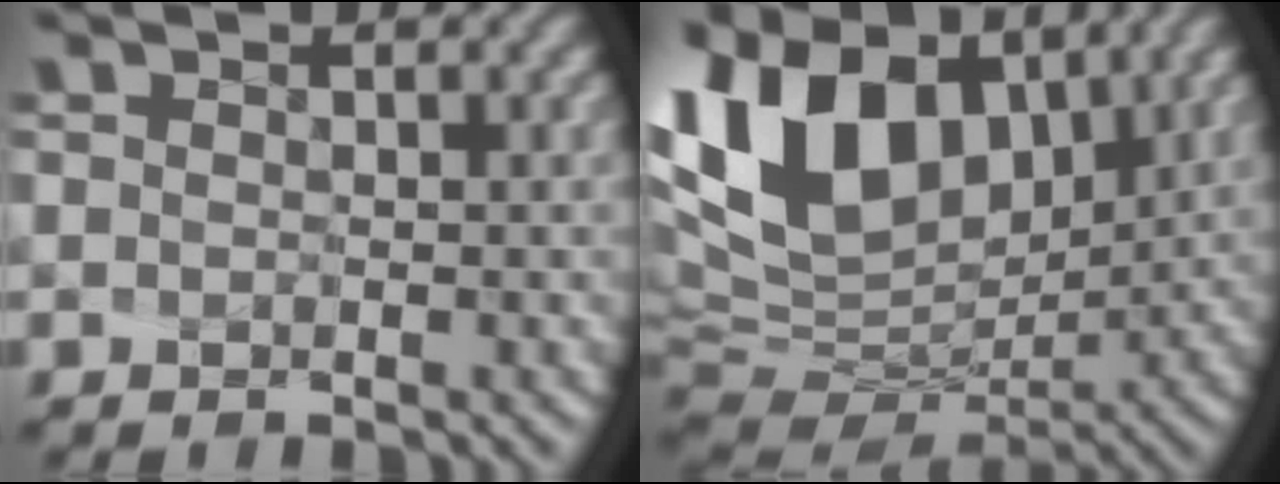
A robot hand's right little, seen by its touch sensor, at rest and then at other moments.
{"total": 12.1, "force": [5.3, 7.3, 8.1], "torque": [-0.179, 0.015, 0.111]}